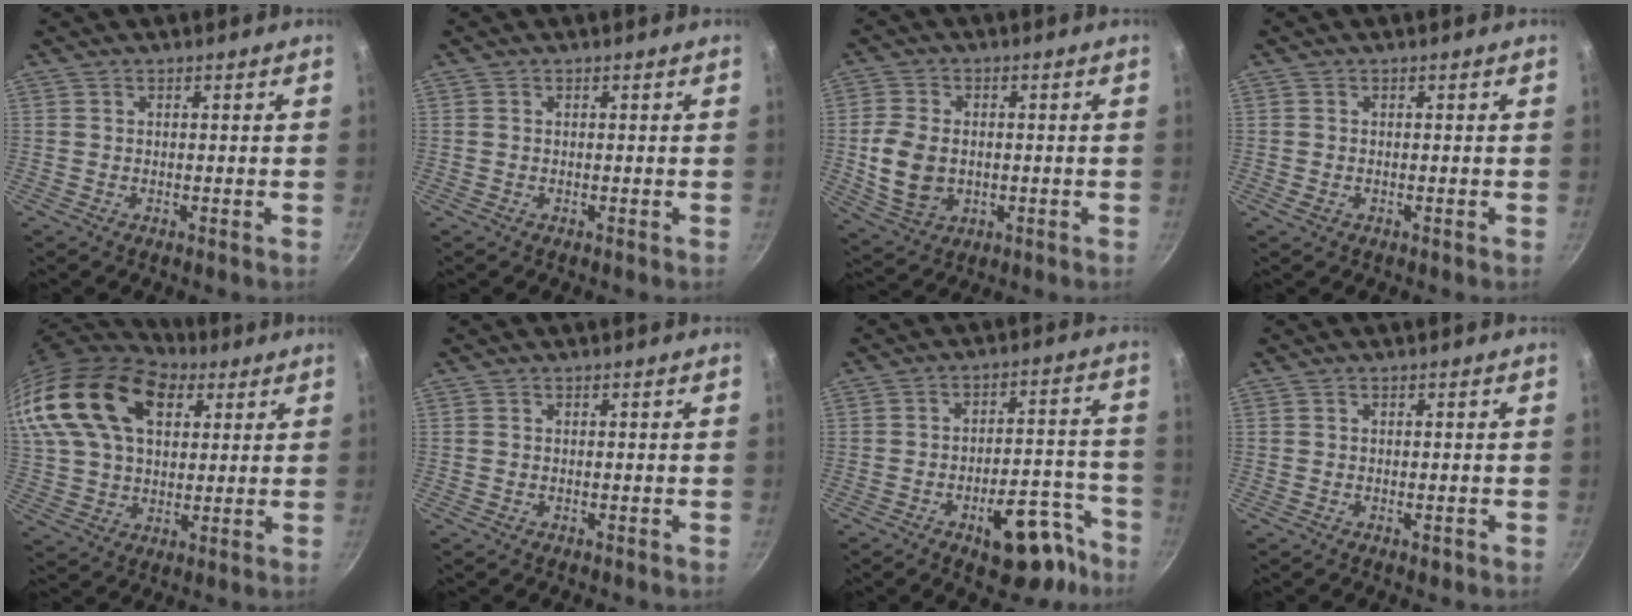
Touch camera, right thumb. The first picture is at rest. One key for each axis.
{"total": 0.0}
{"total": 9.6, "fx": -0.6, "fy": 7.0, "fz": 6.6, "tx": -0.118, "ty": 0.000, "tz": -0.002}
{"total": 0.9, "fx": -0.3, "fy": 0.6, "fz": 0.5, "tx": -0.009, "ty": -0.002, "tz": -0.003}
{"total": 23.7, "fx": 10.6, "fy": 14.6, "fz": 15.4, "tx": -0.293, "ty": -0.001, "tz": 0.191}
{"total": 0.0}
{"total": 15.0, "fx": -8.7, "fy": 7.1, "fz": 10.0, "tx": -0.064, "ty": 0.069, "tz": -0.113}
{"total": 0.8, "fx": -0.5, "fy": 0.4, "fz": 0.6, "tx": -0.007, "ty": 0.001, "tz": -0.004}